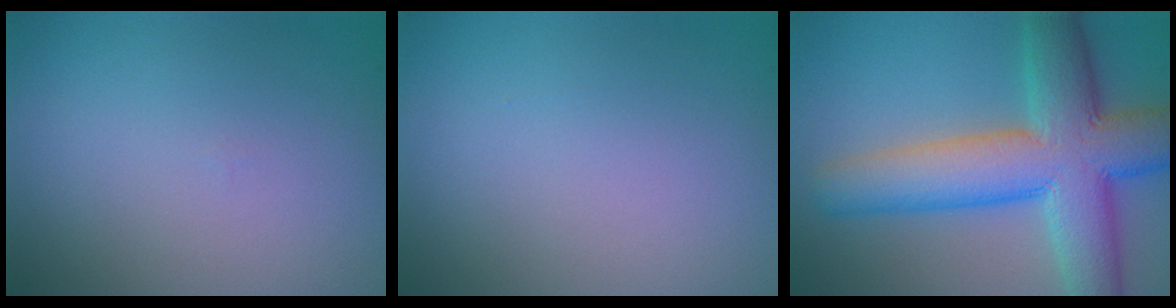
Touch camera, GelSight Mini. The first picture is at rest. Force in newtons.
{"total": 0.0}
{"total": 10.7, "press": 10.7, "slide": 0.3}